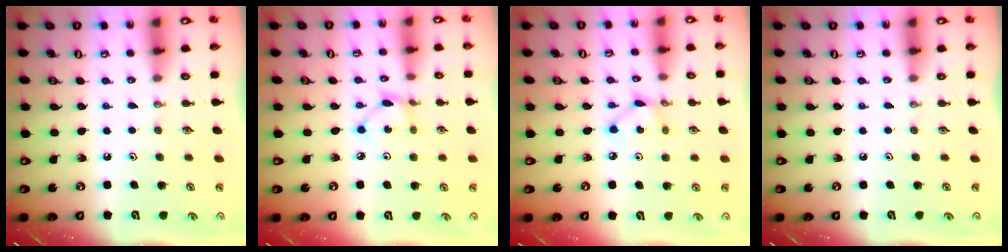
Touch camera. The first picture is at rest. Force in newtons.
{"total": 2.7, "press": 2.7, "slide": 0.1}
{"total": 4.0, "press": 4.0, "slide": 0.2}
{"total": 0.0}